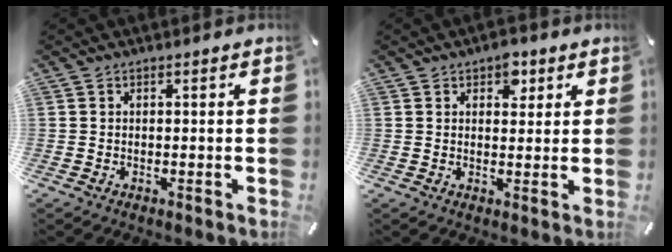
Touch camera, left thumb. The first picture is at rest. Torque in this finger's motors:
{"motor_torque": [0.53, 0.68, 0.19, -0.52, 0.13]}